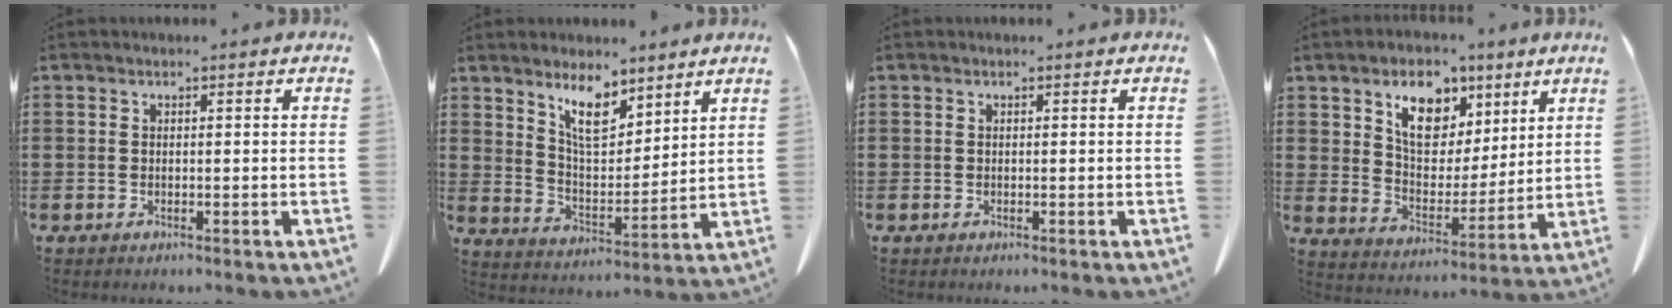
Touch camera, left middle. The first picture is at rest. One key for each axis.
{"total": 7.9, "fx": 6.0, "fy": 3.0, "fz": 4.2, "tx": -0.087, "ty": -0.024, "tz": 0.109}
{"total": 0.0}
{"total": 9.4, "fx": 5.7, "fy": 6.1, "fz": 4.2, "tx": -0.086, "ty": -0.011, "tz": 0.103}